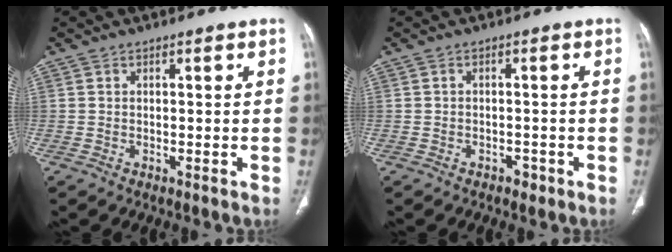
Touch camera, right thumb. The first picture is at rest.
{"total": 1.7, "force": [-1.0, 1.1, 0.7], "torque": [-0.006, 0.005, -0.013]}